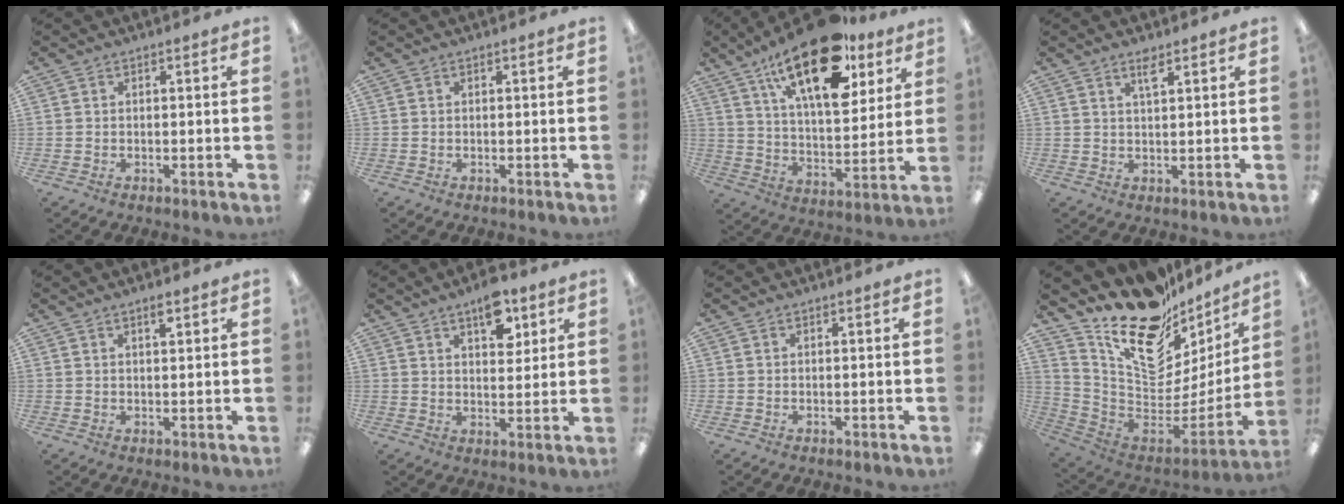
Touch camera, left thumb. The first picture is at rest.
{"total": 0.0}
{"total": 24.0, "force": [14.5, 10.2, 16.3], "torque": [-0.254, -0.074, 0.243]}
{"total": 3.1, "force": [2.2, 0.8, 2.0], "torque": [-0.038, 0.001, 0.037]}
{"total": 2.1, "force": [1.5, 0.5, 1.4], "torque": [-0.023, -0.002, 0.025]}
{"total": 9.3, "force": [5.4, 4.7, 5.9], "torque": [-0.069, -0.026, 0.090]}
{"total": 0.0}
{"total": 22.7, "force": [15.9, 11.0, 12.0], "torque": [-0.184, -0.128, 0.291]}